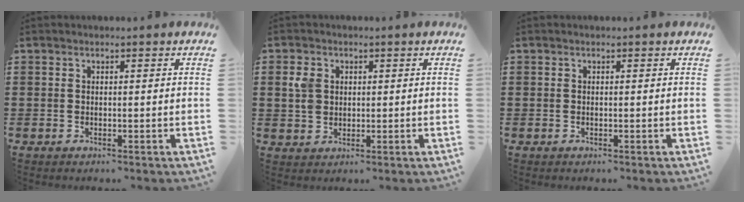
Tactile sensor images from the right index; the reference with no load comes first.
{"total": 3.3, "force": [0.8, 2.7, 1.7], "torque": [-0.044, 0.011, 0.013]}
{"total": 0.0}